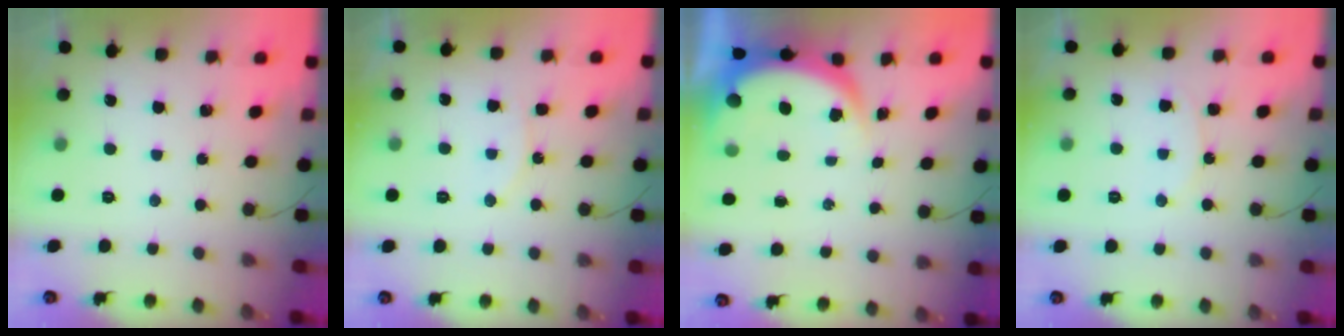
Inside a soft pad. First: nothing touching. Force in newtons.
{"total": 8.7, "press": 8.7, "slide": 0.4}
{"total": 5.8, "press": 5.7, "slide": 0.9}
{"total": 7.9, "press": 7.9, "slide": 0.8}